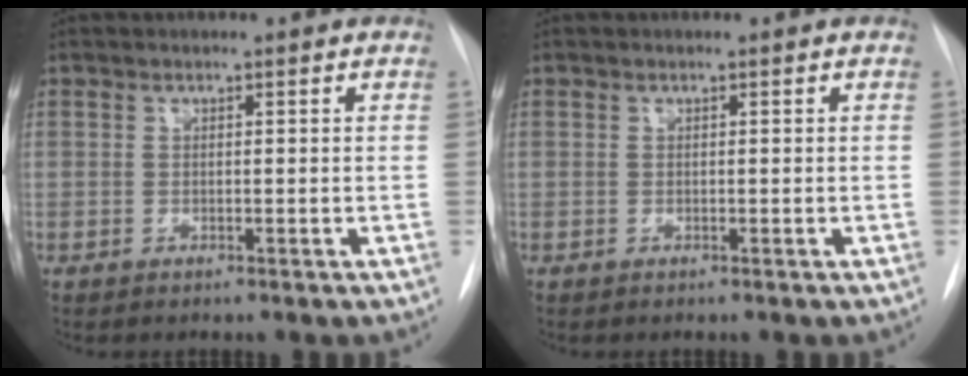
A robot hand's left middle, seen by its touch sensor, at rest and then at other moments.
{"total": 0.0}